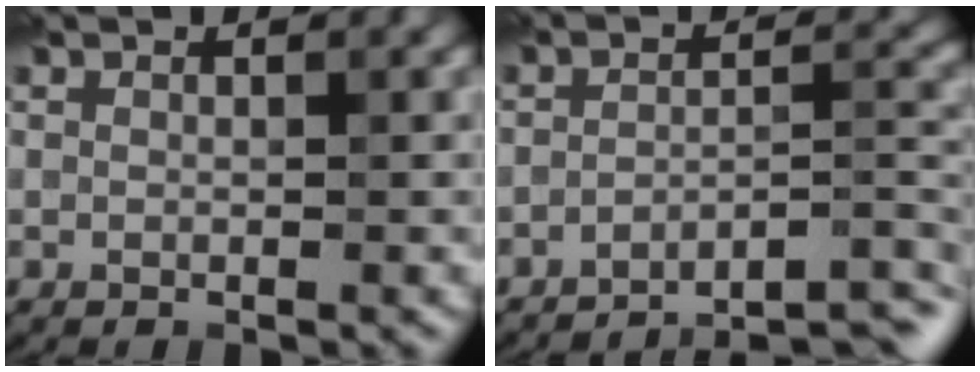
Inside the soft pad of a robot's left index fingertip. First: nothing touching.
{"total": 8.0, "force": [-7.1, 1.2, 3.6], "torque": [-0.042, 0.007, -0.103]}